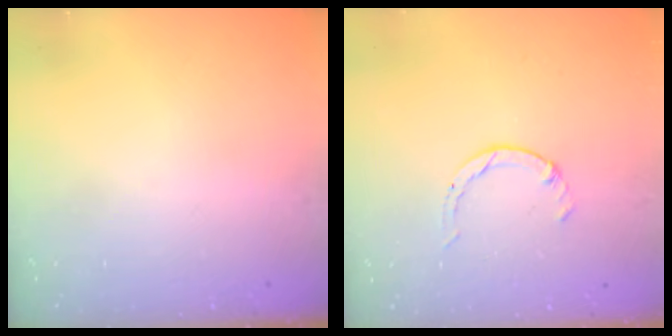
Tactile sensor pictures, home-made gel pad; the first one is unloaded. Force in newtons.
{"total": 0.5, "press": 0.5, "slide": 0.1}